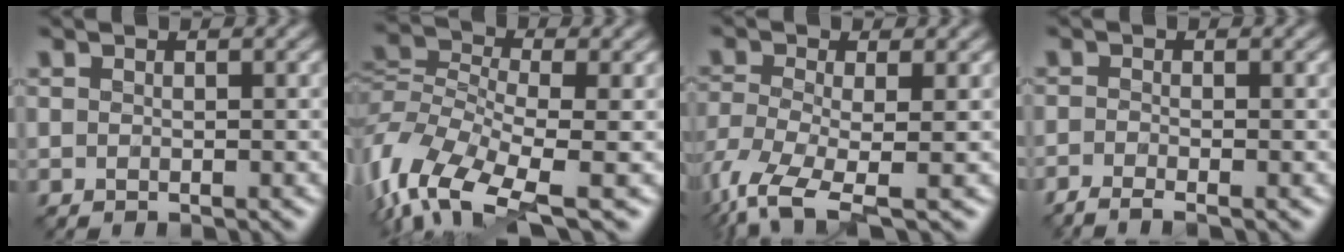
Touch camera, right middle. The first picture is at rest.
{"total": 9.6, "force": [-4.5, 4.3, 7.3], "torque": [-0.155, -0.002, -0.101]}
{"total": 6.8, "force": [-4.0, 2.1, 5.1], "torque": [-0.120, -0.020, -0.087]}
{"total": 2.0, "force": [-1.7, 0.0, 1.1], "torque": [-0.027, -0.009, -0.043]}